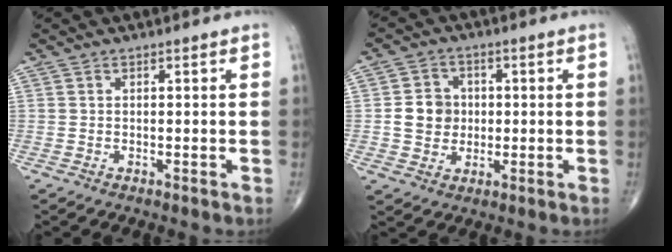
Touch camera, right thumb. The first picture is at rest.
{"total": 6.5, "force": [0.0, 5.8, 3.0], "torque": [-0.027, 0.004, -0.003]}